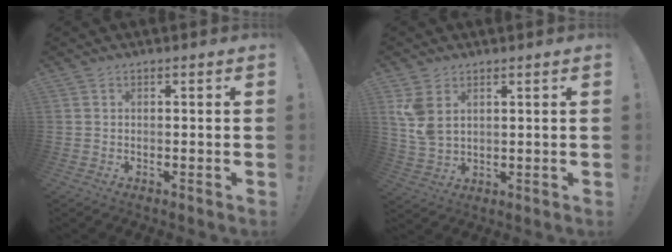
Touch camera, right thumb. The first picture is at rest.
{"total": 7.2, "force": [3.3, 4.4, 4.6], "torque": [-0.094, -0.012, 0.065]}